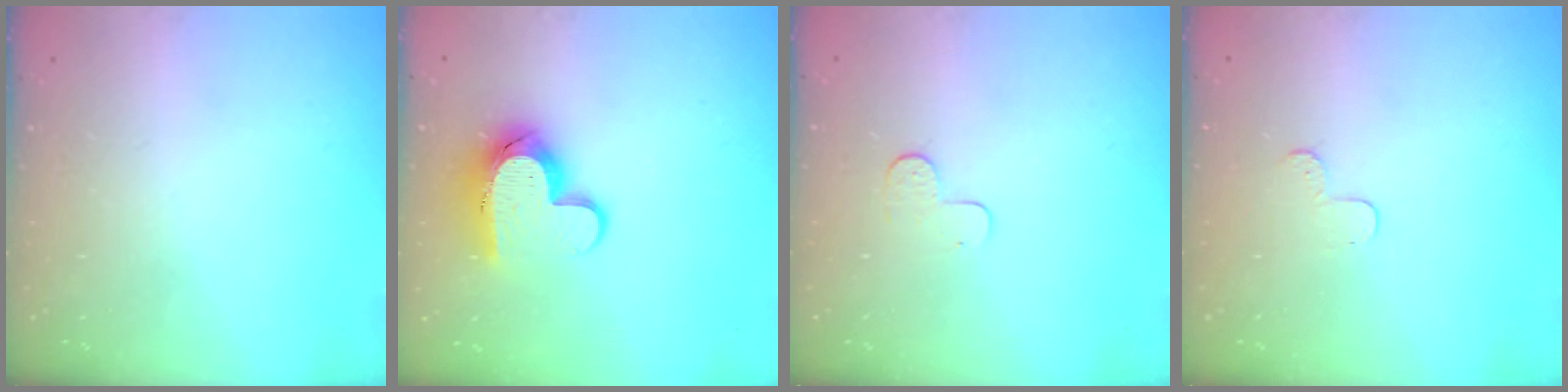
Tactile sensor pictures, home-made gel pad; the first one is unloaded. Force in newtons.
{"total": 12.4, "press": 12.3, "slide": 1.0}
{"total": 3.1, "press": 3.1, "slide": 0.3}
{"total": 3.2, "press": 3.2, "slide": 0.3}